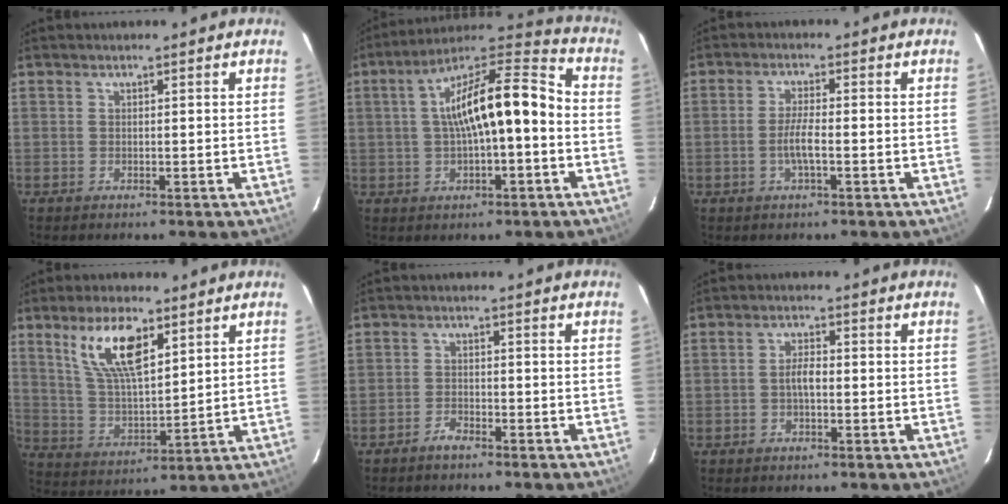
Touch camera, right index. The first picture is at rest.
{"total": 15.7, "force": [-0.6, 4.7, 15.0], "torque": [-0.246, 0.031, -0.010]}
{"total": 3.9, "force": [-1.2, 0.3, 3.7], "torque": [-0.074, -0.003, -0.023]}
{"total": 12.2, "force": [6.5, 4.4, 9.3], "torque": [-0.176, 0.007, 0.134]}
{"total": 2.2, "force": [-2.0, 0.7, 0.7], "torque": [-0.025, 0.004, -0.039]}
{"total": 2.9, "force": [-0.5, 1.0, 2.6], "torque": [-0.052, 0.006, -0.009]}